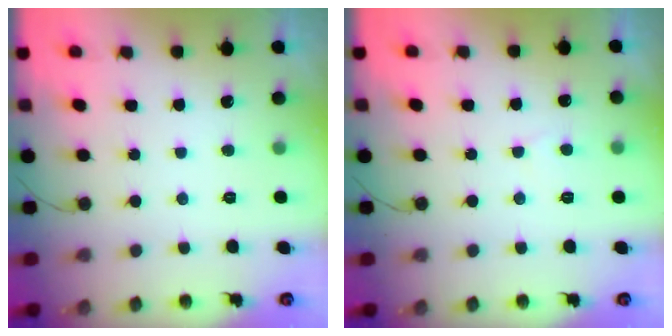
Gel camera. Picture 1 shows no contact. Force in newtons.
{"total": 2.5, "press": 2.4, "slide": 0.4}